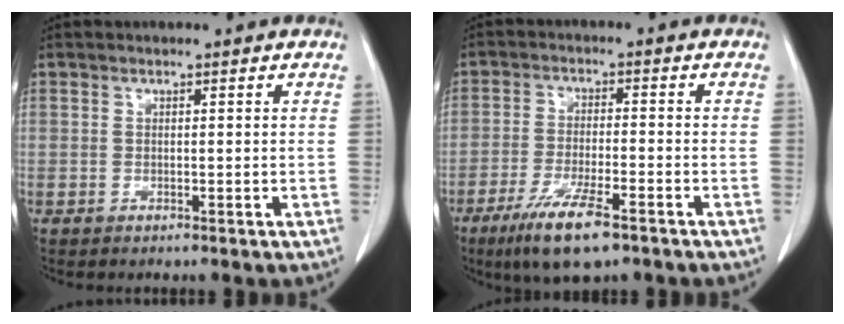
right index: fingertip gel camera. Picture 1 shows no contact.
{"total": 9.3, "force": [-5.9, 1.5, 7.1], "torque": [-0.134, -0.020, -0.099]}